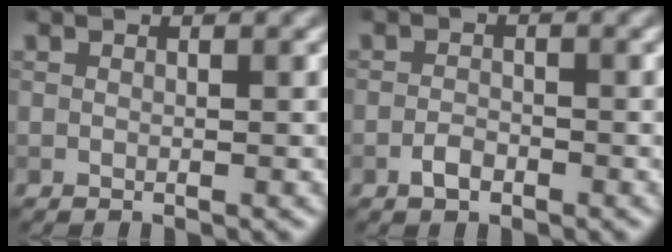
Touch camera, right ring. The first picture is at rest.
{"total": 1.5, "force": [-0.9, 0.7, 0.9], "torque": [-0.017, 0.002, -0.020]}